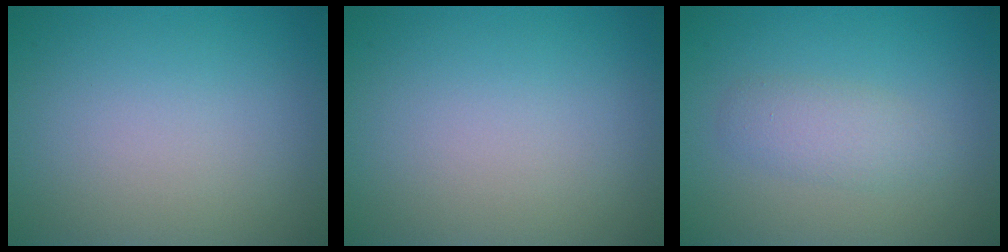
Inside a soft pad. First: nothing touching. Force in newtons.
{"total": 0.0}
{"total": 2.2, "press": 2.2, "slide": 0.0}